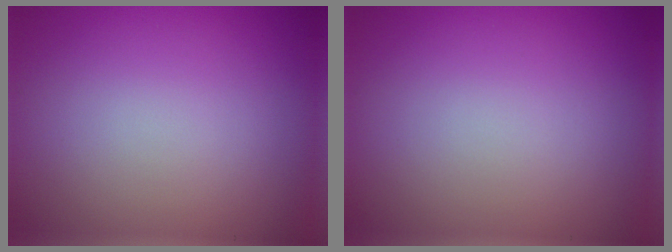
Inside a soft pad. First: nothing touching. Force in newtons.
{"total": 0.0}